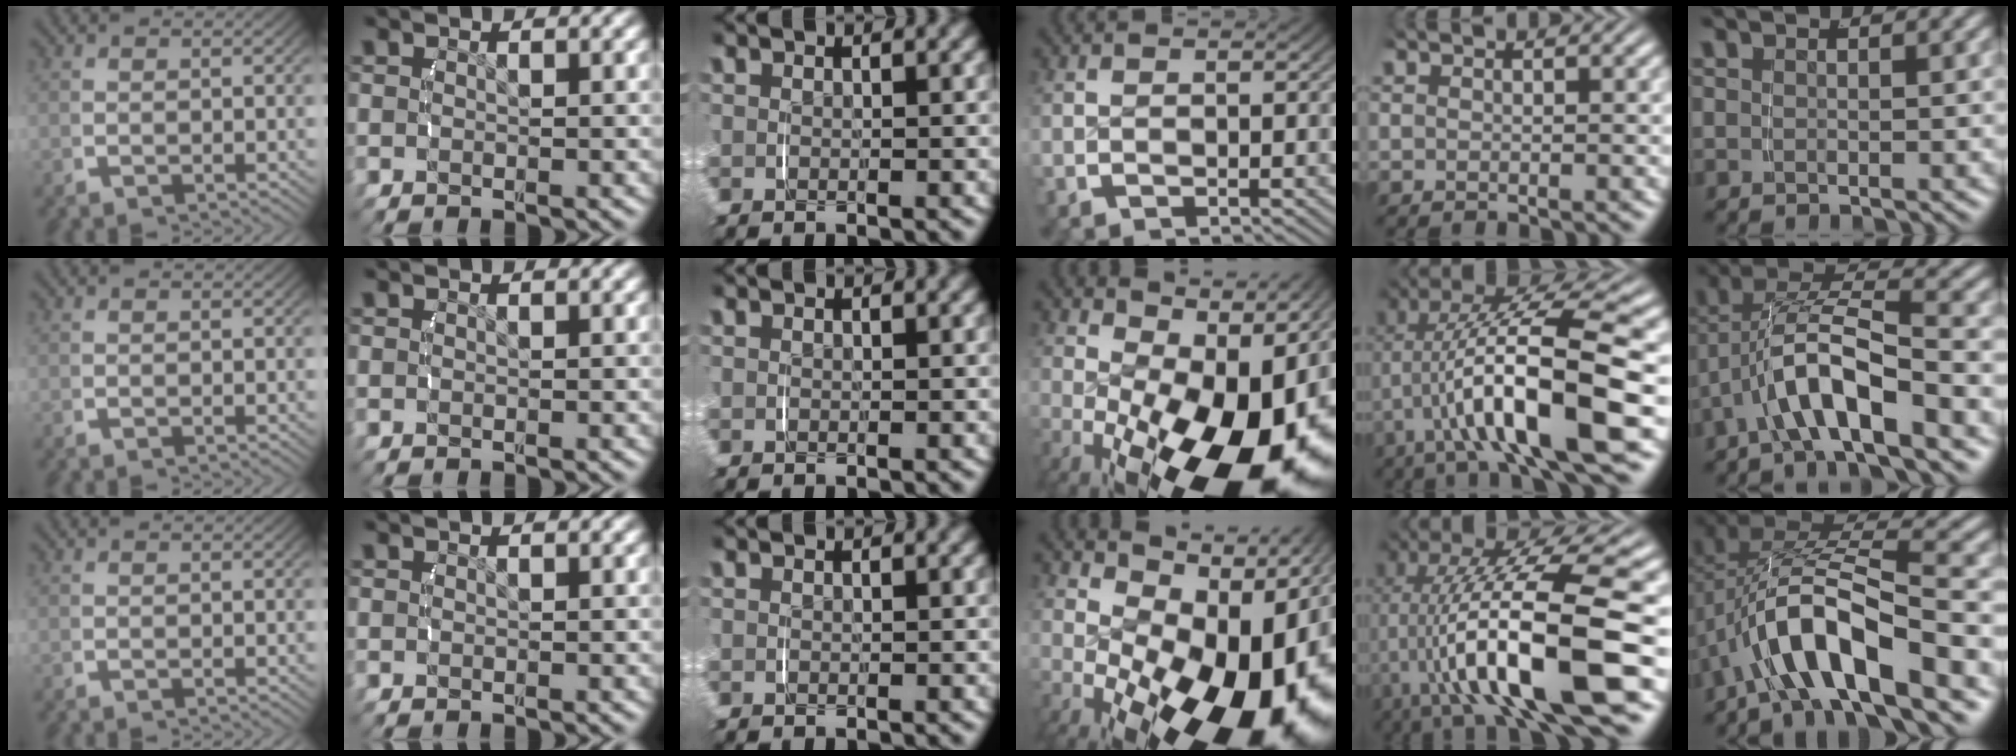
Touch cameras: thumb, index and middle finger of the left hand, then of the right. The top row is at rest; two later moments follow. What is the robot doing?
{"motion": "lift_and_place", "object": "camera"}